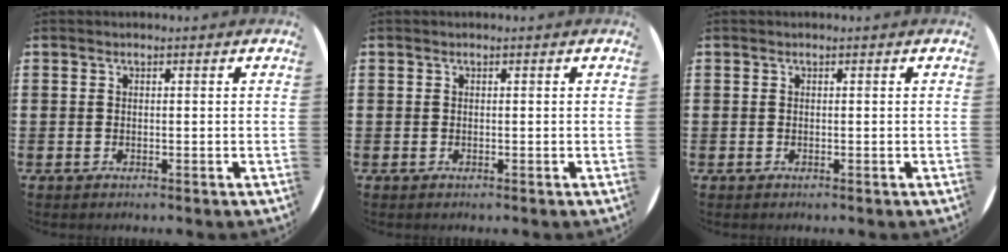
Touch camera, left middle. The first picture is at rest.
{"total": 0.0}
{"total": 0.0}